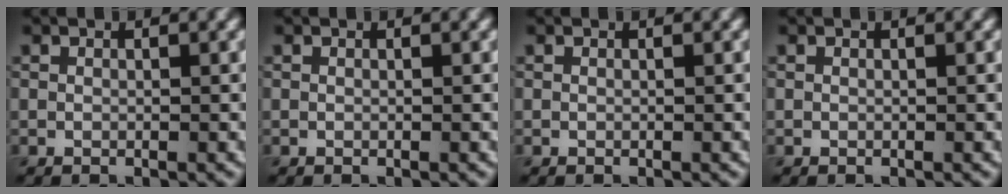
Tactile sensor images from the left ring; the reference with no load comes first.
{"total": 0.0}
{"total": 0.0}
{"total": 0.0}